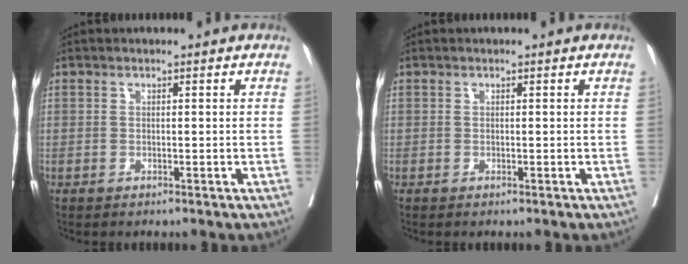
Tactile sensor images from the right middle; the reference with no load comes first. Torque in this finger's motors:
{"motor_torque": [0.32, -0.38, 0.04, 0.01]}